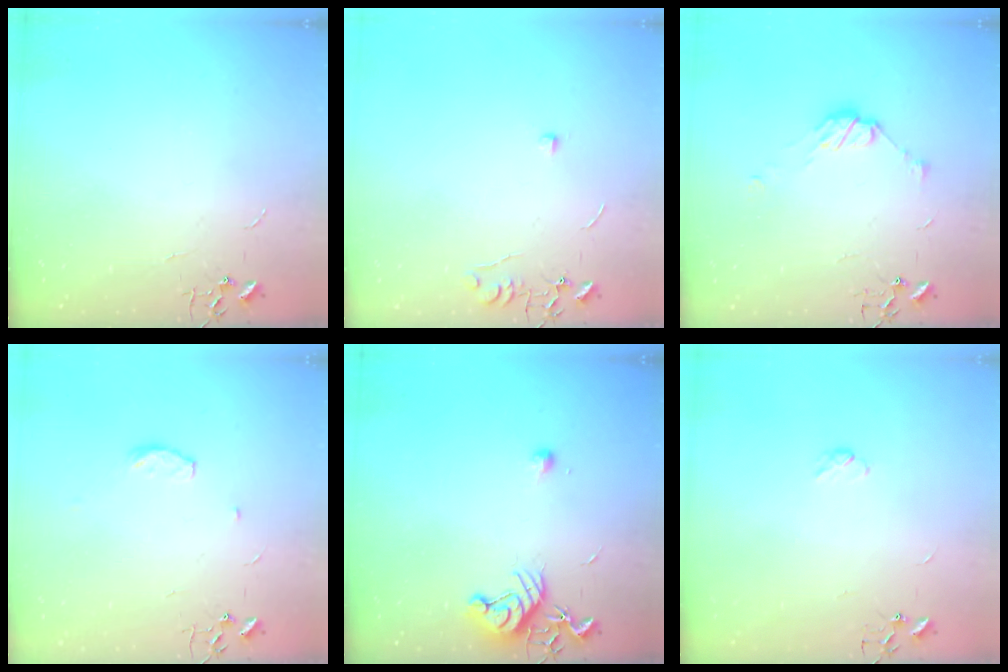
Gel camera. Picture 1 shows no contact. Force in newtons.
{"total": 5.8, "press": 5.7, "slide": 0.7}
{"total": 8.1, "press": 8.0, "slide": 0.5}
{"total": 4.9, "press": 4.8, "slide": 0.6}
{"total": 9.1, "press": 9.1, "slide": 1.0}
{"total": 3.3, "press": 3.3, "slide": 0.6}